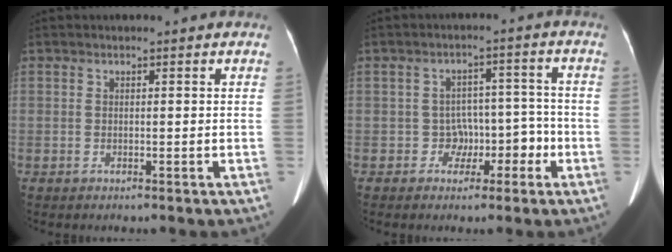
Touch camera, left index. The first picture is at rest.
{"total": 4.3, "force": [-2.3, 3.5, 1.2], "torque": [0.007, 0.018, -0.028]}